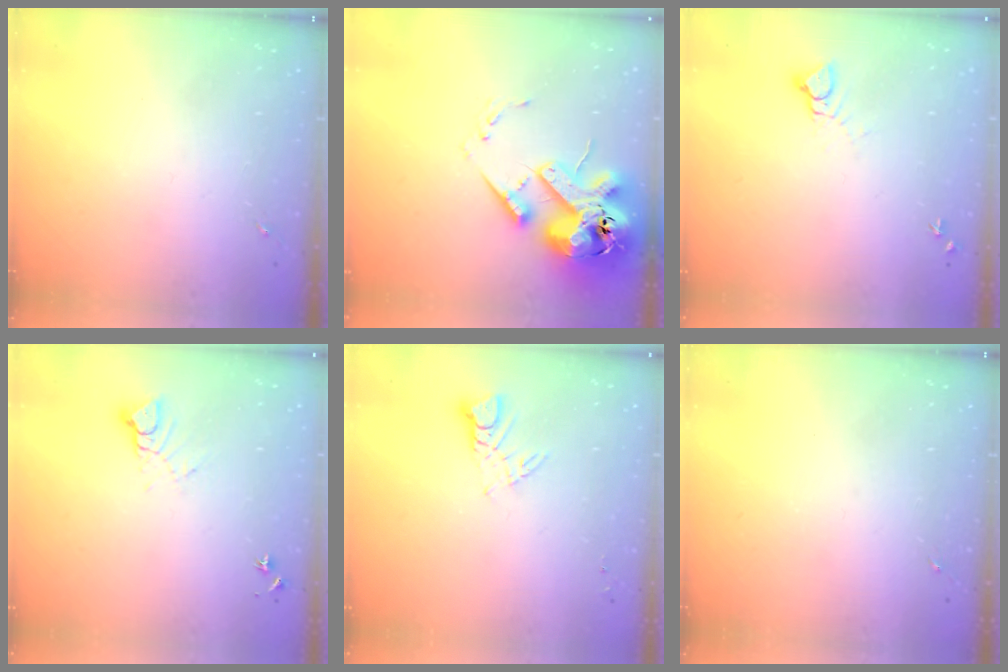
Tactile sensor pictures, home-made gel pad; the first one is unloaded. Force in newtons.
{"total": 21.9, "press": 21.5, "slide": 4.0}
{"total": 3.7, "press": 3.7, "slide": 0.2}
{"total": 4.0, "press": 4.0, "slide": 0.3}
{"total": 4.6, "press": 4.6, "slide": 0.3}
{"total": 0.0}